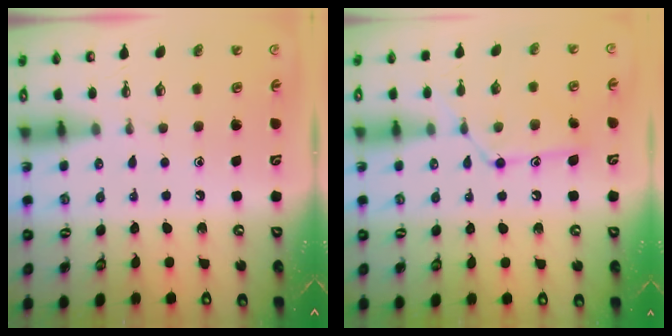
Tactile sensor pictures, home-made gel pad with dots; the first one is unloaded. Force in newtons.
{"total": 12.7, "press": 12.6, "slide": 1.1}